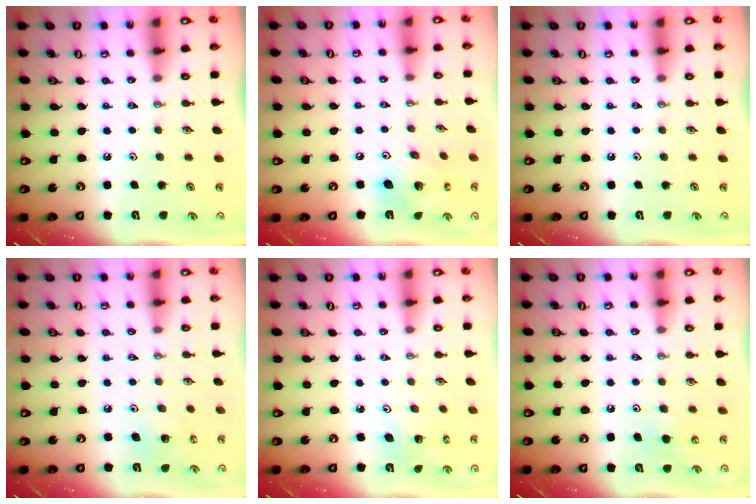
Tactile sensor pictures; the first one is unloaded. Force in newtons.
{"total": 15.1, "press": 14.8, "slide": 2.8}
{"total": 0.0}
{"total": 6.1, "press": 6.1, "slide": 0.8}
{"total": 4.0, "press": 4.0, "slide": 0.4}
{"total": 5.4, "press": 5.3, "slide": 0.9}